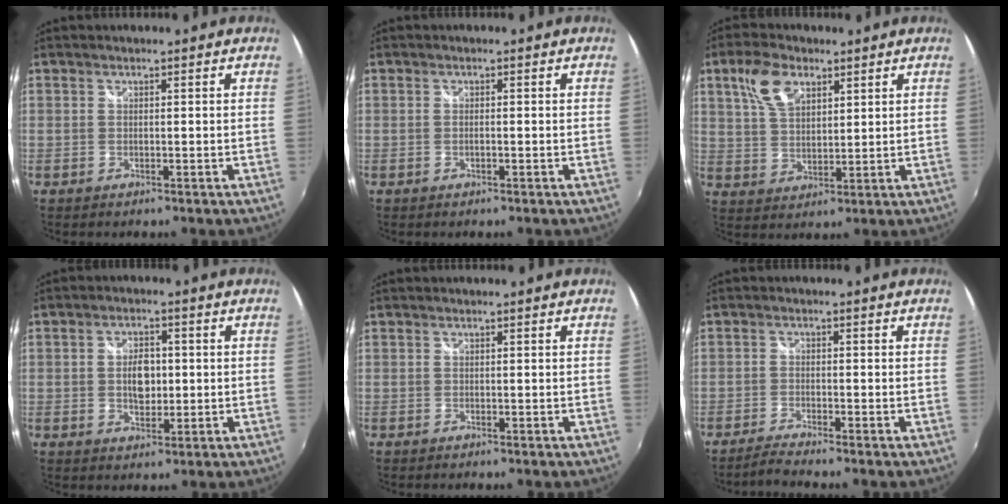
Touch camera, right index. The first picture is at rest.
{"total": 0.7, "force": [-0.3, 0.2, 0.6], "torque": [-0.014, 0.000, -0.006]}
{"total": 8.6, "force": [4.4, 4.7, 5.7], "torque": [-0.113, 0.018, 0.088]}
{"total": 5.5, "force": [0.0, 3.4, 4.3], "torque": [-0.072, 0.004, 0.000]}
{"total": 0.0}
{"total": 2.8, "force": [-2.7, -0.3, 0.8], "torque": [-0.032, -0.005, -0.057]}